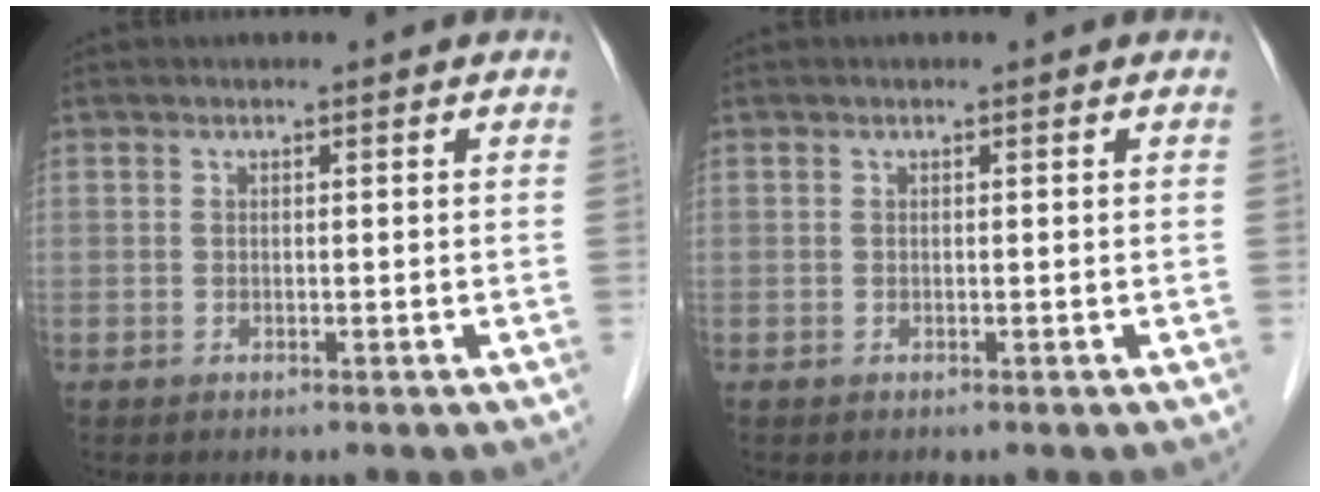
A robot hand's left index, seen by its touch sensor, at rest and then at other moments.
{"total": 0.0}